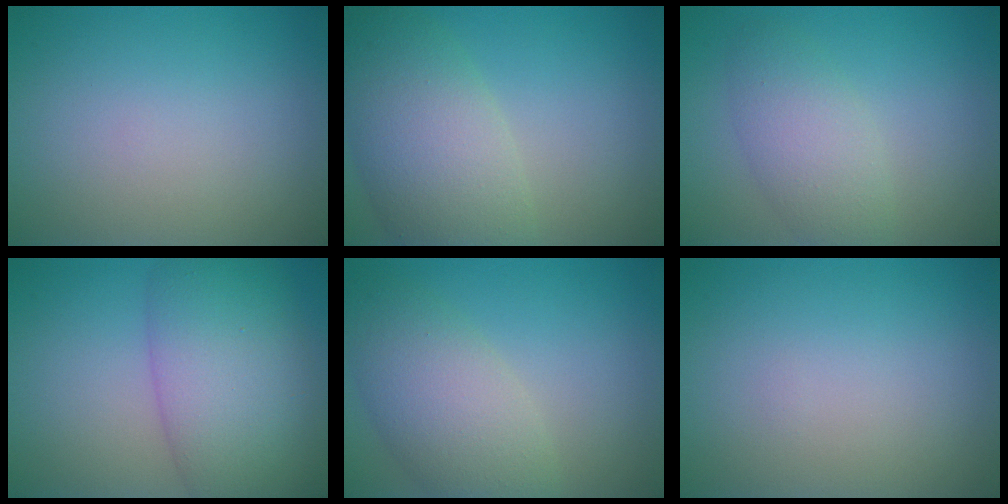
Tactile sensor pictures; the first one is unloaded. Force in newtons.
{"total": 7.6, "press": 7.6, "slide": 0.7}
{"total": 3.7, "press": 3.7, "slide": 0.2}
{"total": 9.5, "press": 9.5, "slide": 0.3}
{"total": 5.6, "press": 5.6, "slide": 0.5}
{"total": 0.0}